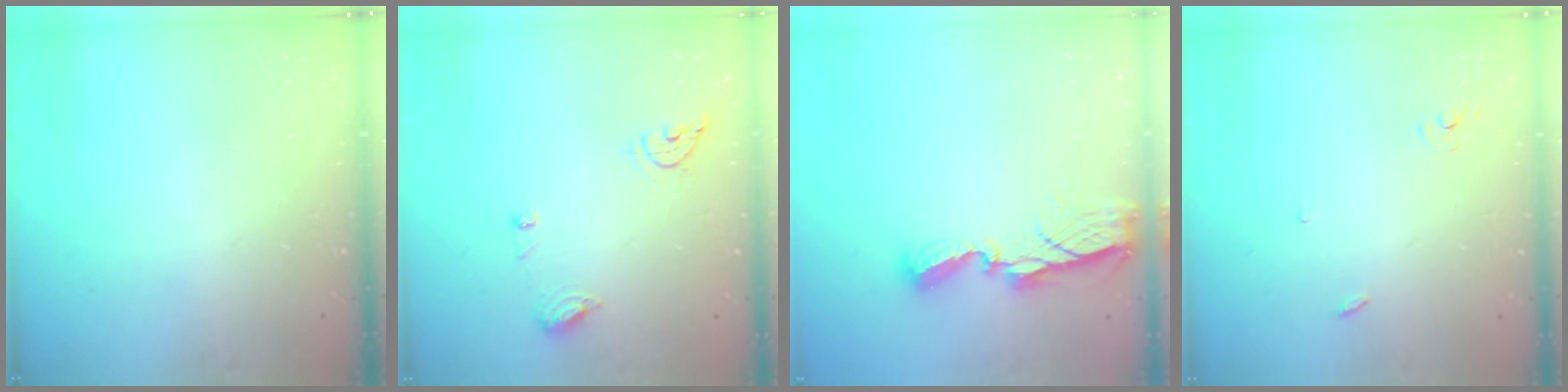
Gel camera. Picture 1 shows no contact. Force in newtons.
{"total": 8.0, "press": 8.0, "slide": 0.9}
{"total": 7.4, "press": 7.4, "slide": 0.2}
{"total": 2.5, "press": 2.5, "slide": 0.1}